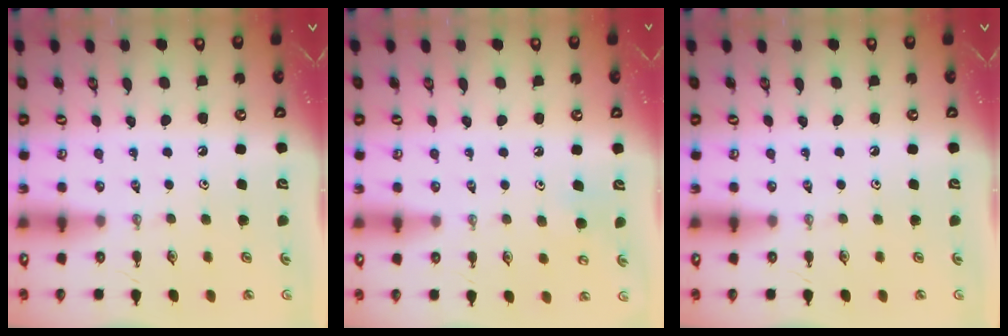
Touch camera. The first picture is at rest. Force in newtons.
{"total": 6.1, "press": 6.0, "slide": 0.5}
{"total": 0.0}